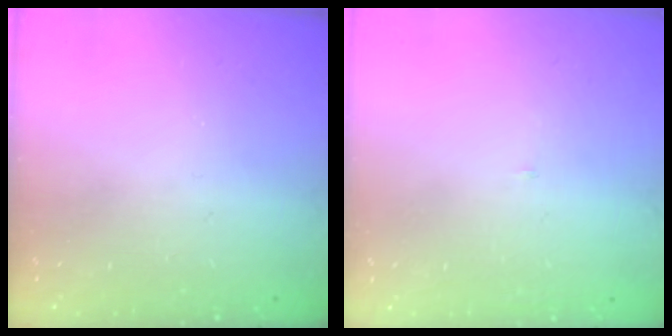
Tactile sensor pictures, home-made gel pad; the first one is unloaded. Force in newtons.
{"total": 2.1, "press": 2.1, "slide": 0.1}